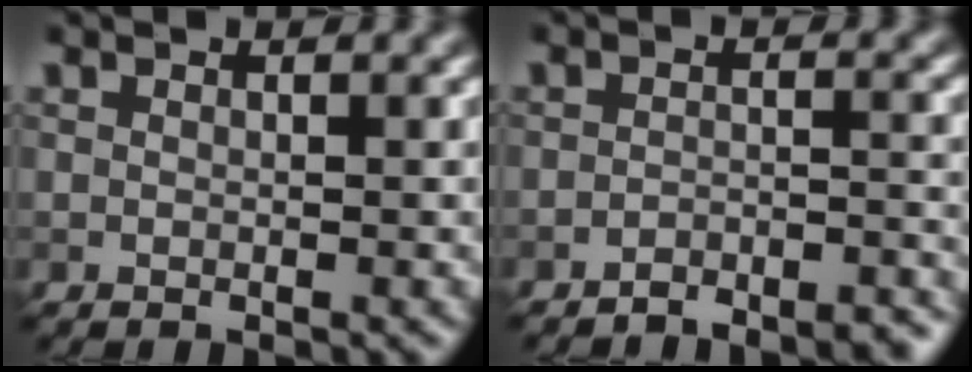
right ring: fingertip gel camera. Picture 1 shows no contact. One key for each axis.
{"total": 3.7, "fx": -3.5, "fy": 0.6, "fz": 1.0, "tx": -0.013, "ty": 0.002, "tz": -0.051}